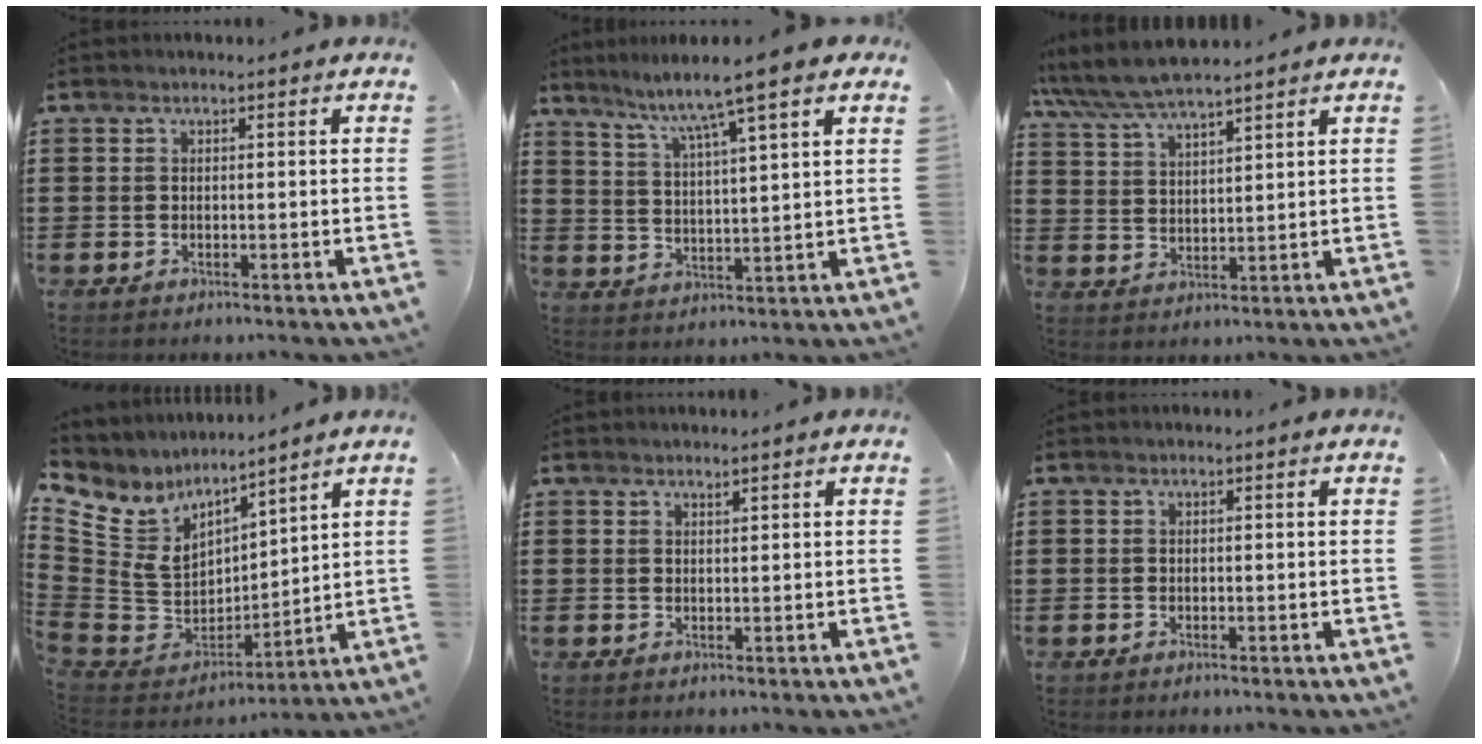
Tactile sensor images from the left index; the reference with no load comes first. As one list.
[{"total": 6.5, "force": [5.1, -0.7, 3.9], "torque": [-0.098, -0.033, 0.079]}, {"total": 5.6, "force": [5.3, 0.5, 1.8], "torque": [-0.055, -0.024, 0.094]}, {"total": 8.0, "force": [4.4, 6.0, 2.9], "torque": [-0.110, -0.044, 0.083]}, {"total": 0.8, "force": [0.8, 0.0, 0.0], "torque": [-0.003, -0.002, 0.017]}, {"total": 0.0}]